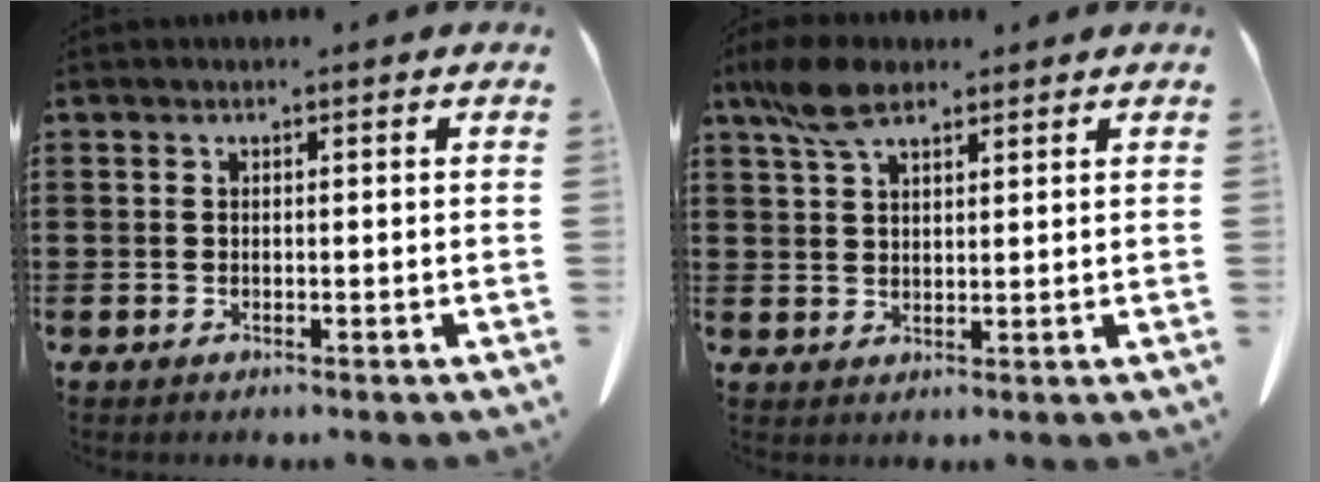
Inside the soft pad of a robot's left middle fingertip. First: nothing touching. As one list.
[{"total": 6.6, "force": [4.4, 2.6, 4.2], "torque": [-0.100, 0.000, 0.080]}]